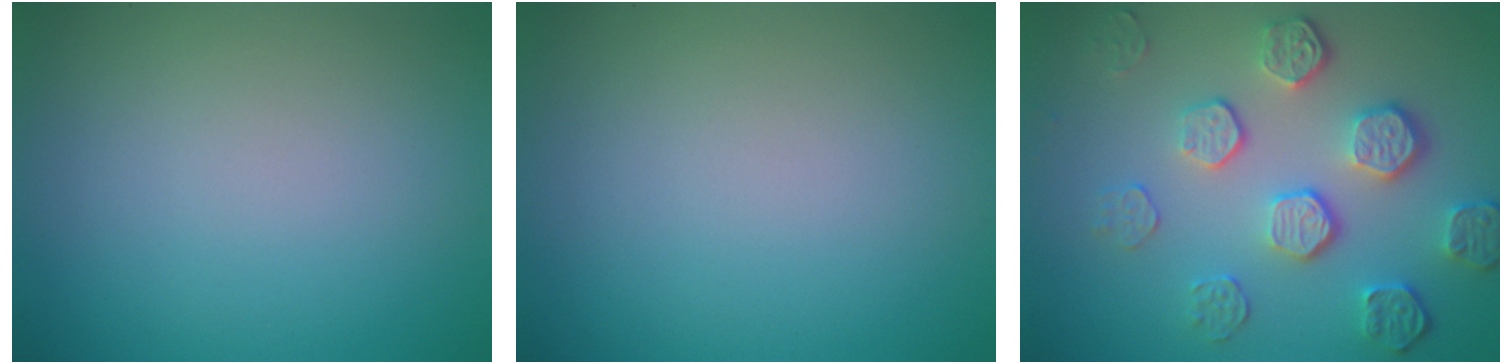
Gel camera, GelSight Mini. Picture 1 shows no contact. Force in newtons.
{"total": 0.0}
{"total": 5.4, "press": 3.9, "slide": 3.7}